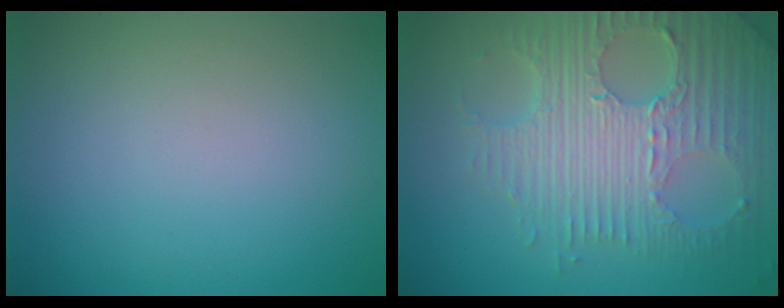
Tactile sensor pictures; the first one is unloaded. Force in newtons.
{"total": 8.0, "press": 5.7, "slide": 5.6}